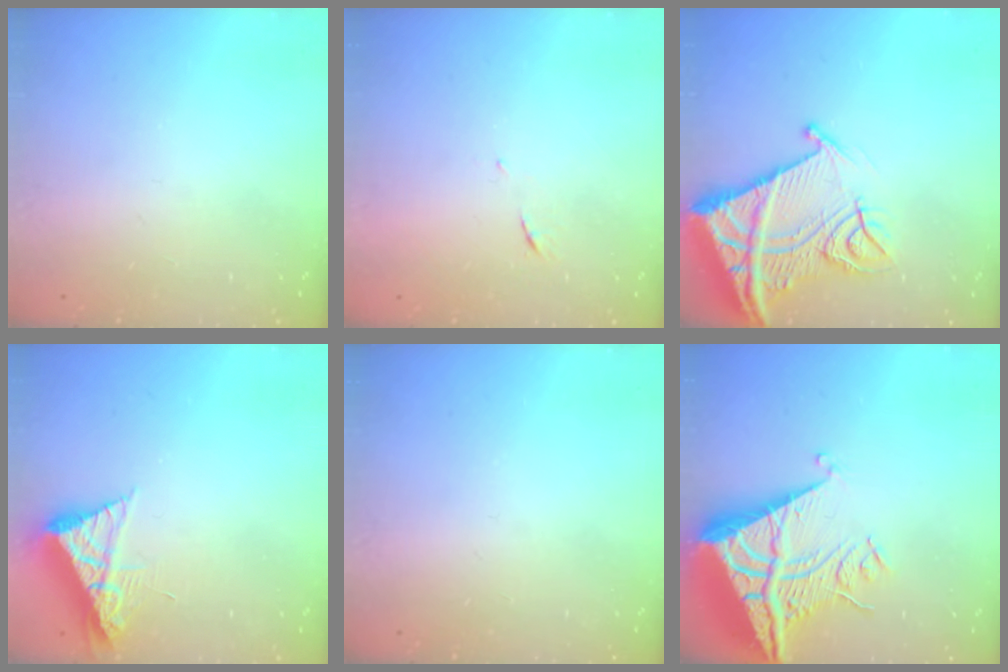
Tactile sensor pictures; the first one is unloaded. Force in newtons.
{"total": 5.1, "press": 5.1, "slide": 0.4}
{"total": 19.6, "press": 19.5, "slide": 2.1}
{"total": 8.1, "press": 8.1, "slide": 0.8}
{"total": 0.0}
{"total": 13.3, "press": 13.2, "slide": 1.4}